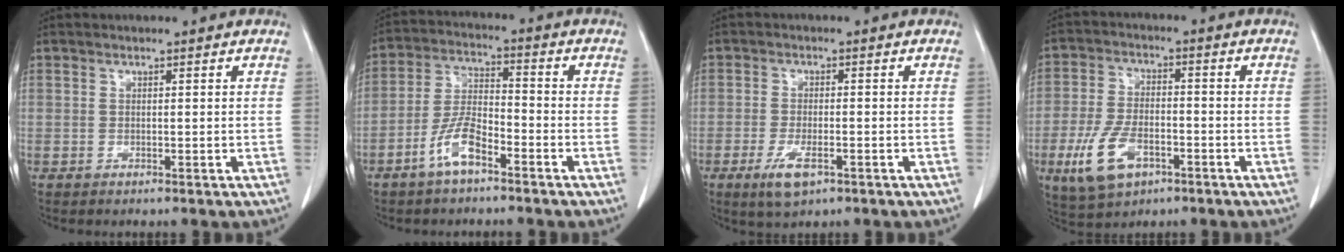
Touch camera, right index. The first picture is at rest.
{"total": 7.2, "force": [-4.3, 2.1, 5.4], "torque": [-0.122, 0.003, -0.085]}
{"total": 4.8, "force": [-2.4, 1.5, 3.9], "torque": [-0.082, -0.010, -0.036]}
{"total": 9.9, "force": [-4.4, 4.8, 7.4], "torque": [-0.171, -0.005, -0.076]}